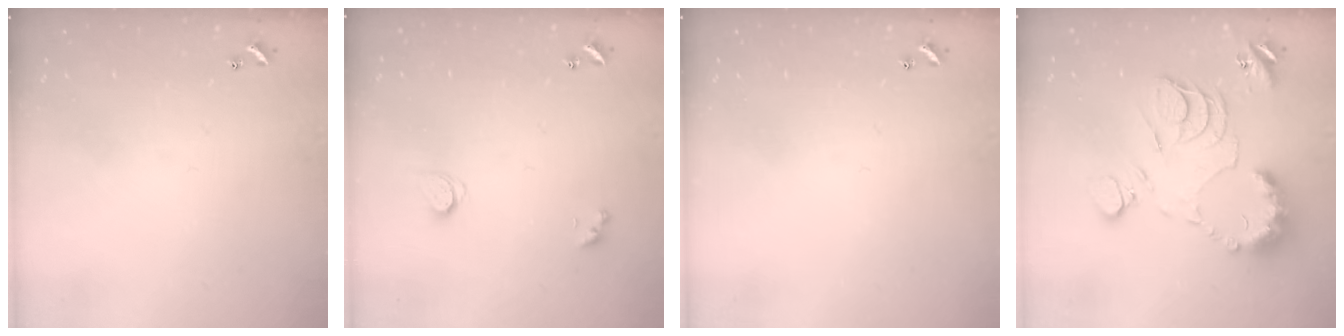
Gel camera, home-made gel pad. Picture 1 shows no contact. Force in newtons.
{"total": 2.6, "press": 2.6, "slide": 0.3}
{"total": 0.0}
{"total": 14.4, "press": 14.4, "slide": 1.2}